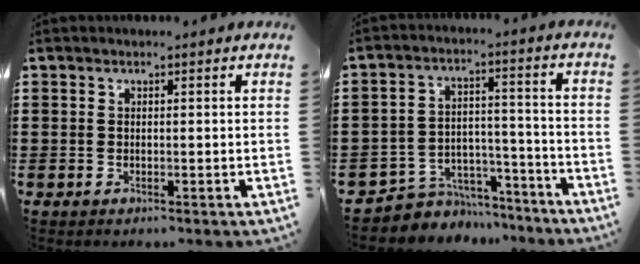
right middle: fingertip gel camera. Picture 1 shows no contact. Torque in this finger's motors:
{"motor_torque": [2.14, 0.00, 0.08, 0.01]}